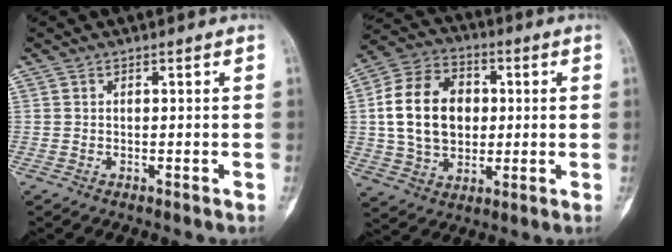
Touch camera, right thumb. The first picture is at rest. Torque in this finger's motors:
{"motor_torque": [-0.26, 1.07, 0.61, -0.30, 0.26]}